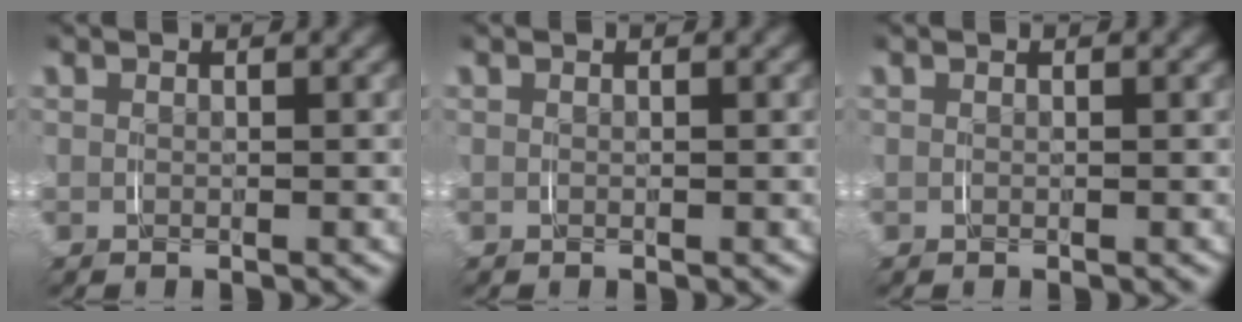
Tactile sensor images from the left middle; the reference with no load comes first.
{"total": 0.0}
{"total": 0.0}